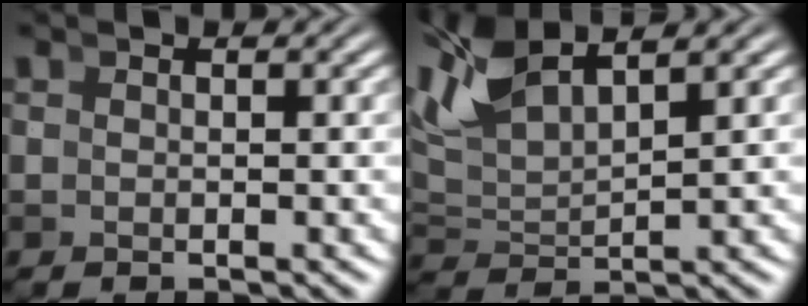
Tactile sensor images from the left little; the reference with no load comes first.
{"total": 6.9, "force": [3.3, 3.9, 4.6], "torque": [-0.114, -0.005, 0.058]}